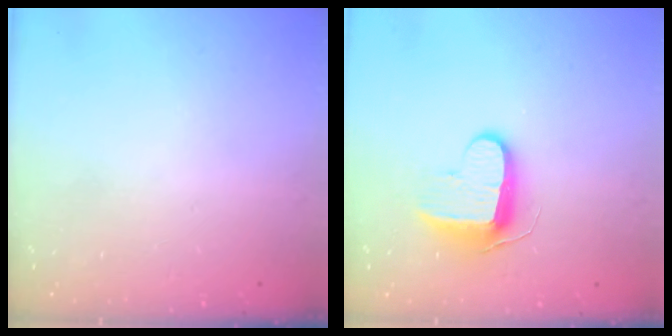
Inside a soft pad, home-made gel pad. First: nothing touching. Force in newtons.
{"total": 9.8, "press": 9.7, "slide": 0.9}